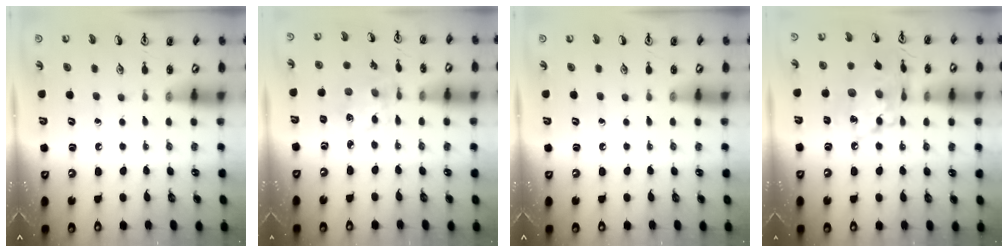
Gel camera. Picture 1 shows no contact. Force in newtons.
{"total": 4.4, "press": 4.3, "slide": 1.1}
{"total": 0.0}
{"total": 14.3, "press": 14.3, "slide": 1.0}